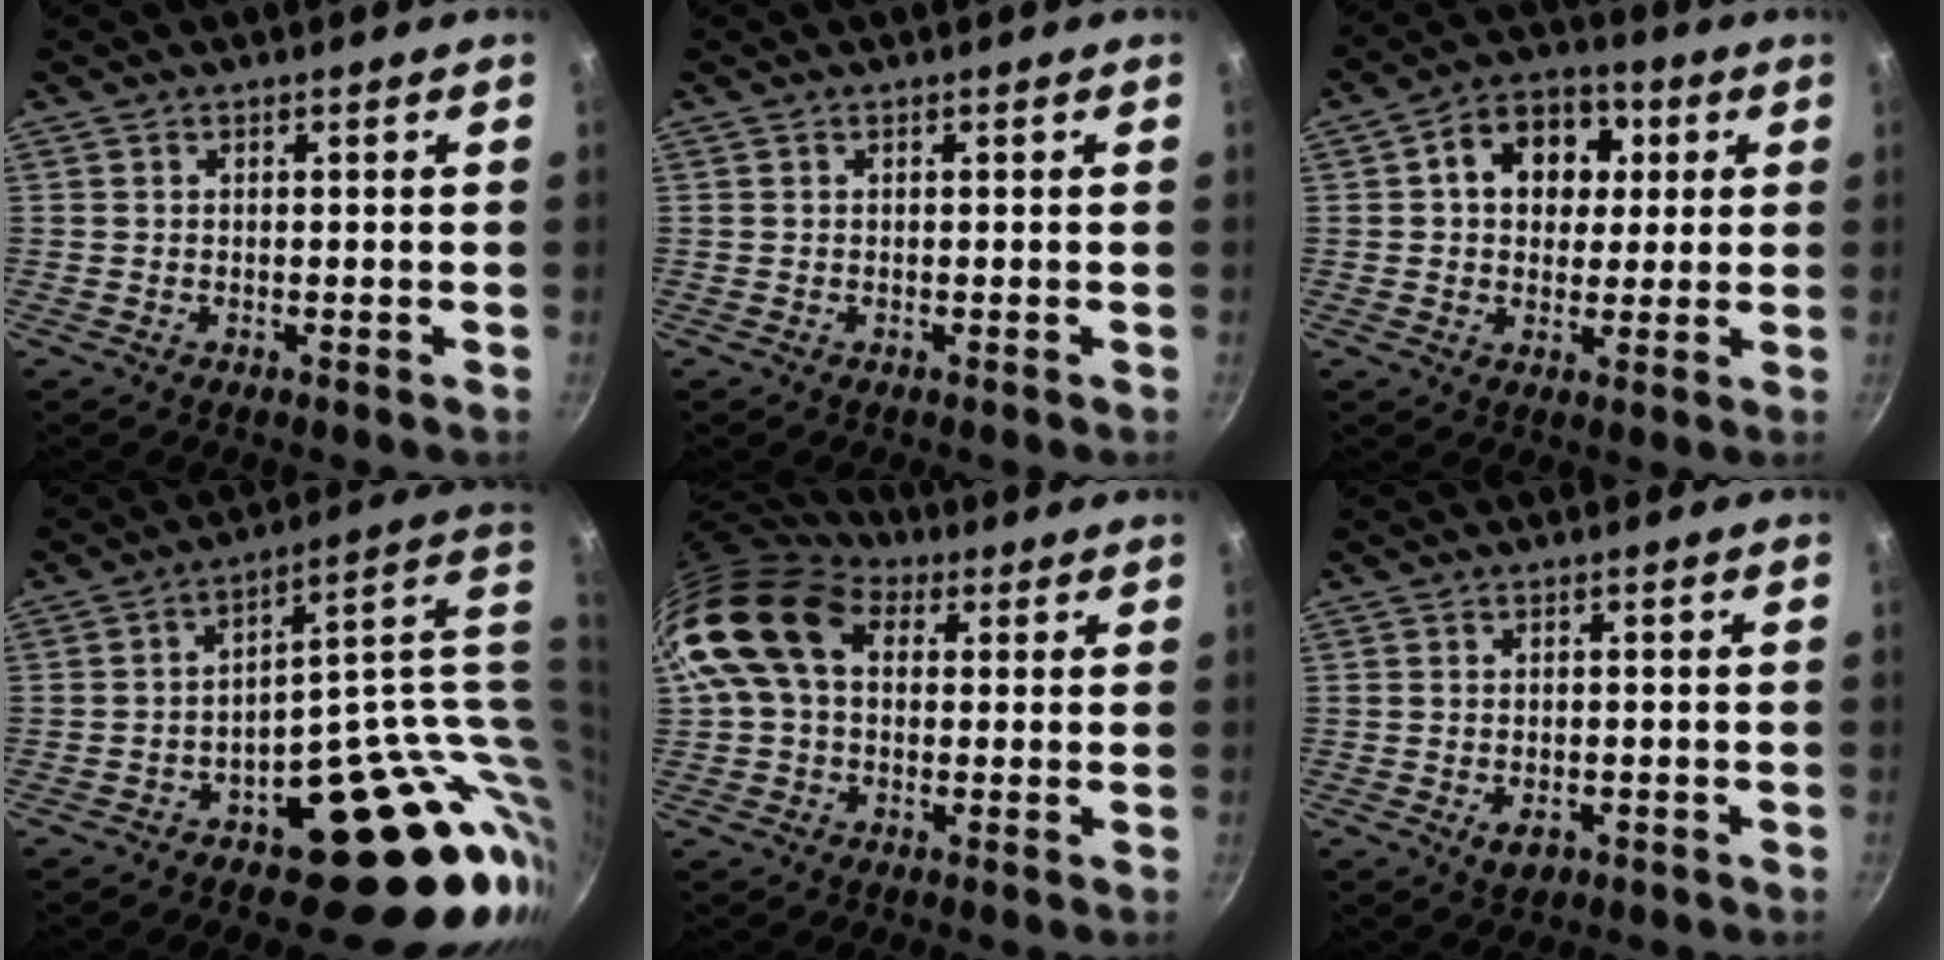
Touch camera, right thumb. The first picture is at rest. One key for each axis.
{"total": 0.0}
{"total": 12.2, "fx": 2.9, "fy": 9.4, "fz": 7.2, "tx": -0.071, "ty": 0.013, "tz": 0.029}
{"total": 22.3, "fx": 3.0, "fy": 13.2, "fz": 17.7, "tx": -0.156, "ty": 0.005, "tz": 0.061}
{"total": 14.2, "fx": 3.1, "fy": 10.0, "fz": 9.6, "tx": -0.165, "ty": 0.023, "tz": 0.039}
{"total": 3.2, "fx": -1.2, "fy": 2.0, "fz": 2.2, "tx": -0.032, "ty": 0.004, "tz": -0.013}